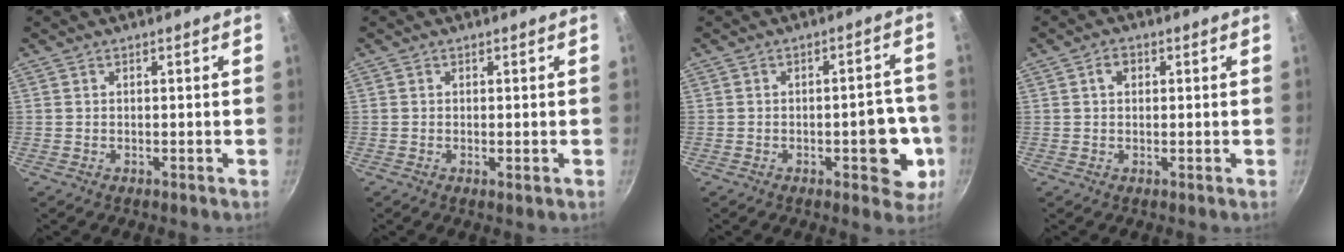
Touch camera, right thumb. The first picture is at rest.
{"total": 0.7, "force": [-0.1, 0.1, 0.7], "torque": [-0.014, -0.004, -0.003]}
{"total": 9.5, "force": [-2.5, 4.5, 8.0], "torque": [-0.061, 0.011, -0.030]}
{"total": 2.3, "force": [0.6, 1.7, 1.4], "torque": [-0.016, 0.004, 0.007]}